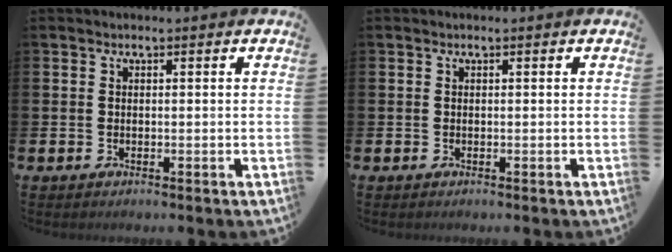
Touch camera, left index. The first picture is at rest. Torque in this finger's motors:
{"motor_torque": [0.00, 0.00, 0.00, -0.01]}